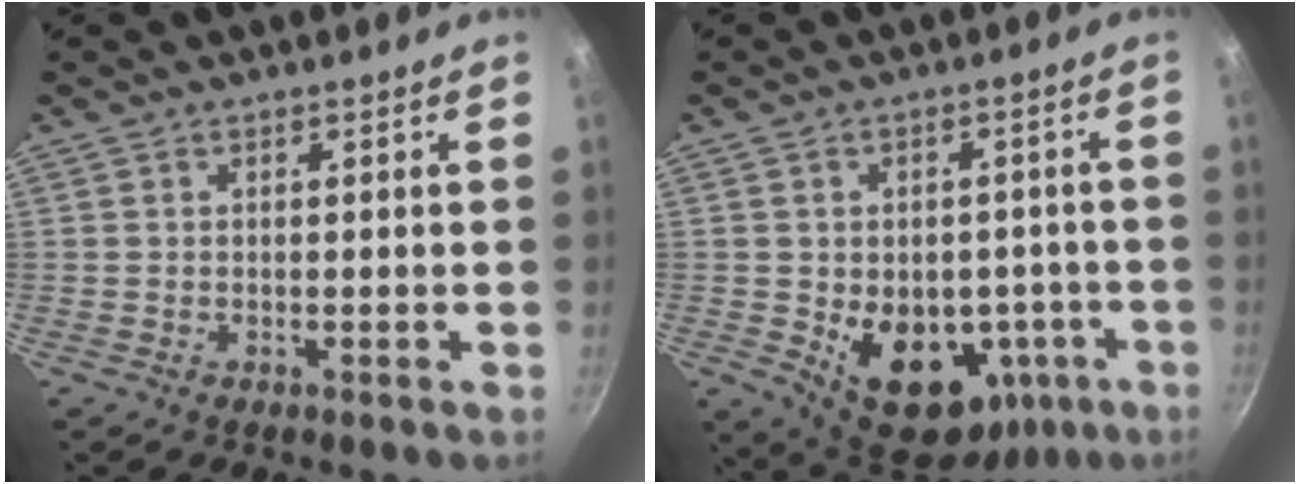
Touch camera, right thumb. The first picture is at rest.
{"total": 16.9, "force": [-5.6, 11.2, 11.4], "torque": [-0.142, 0.014, -0.058]}